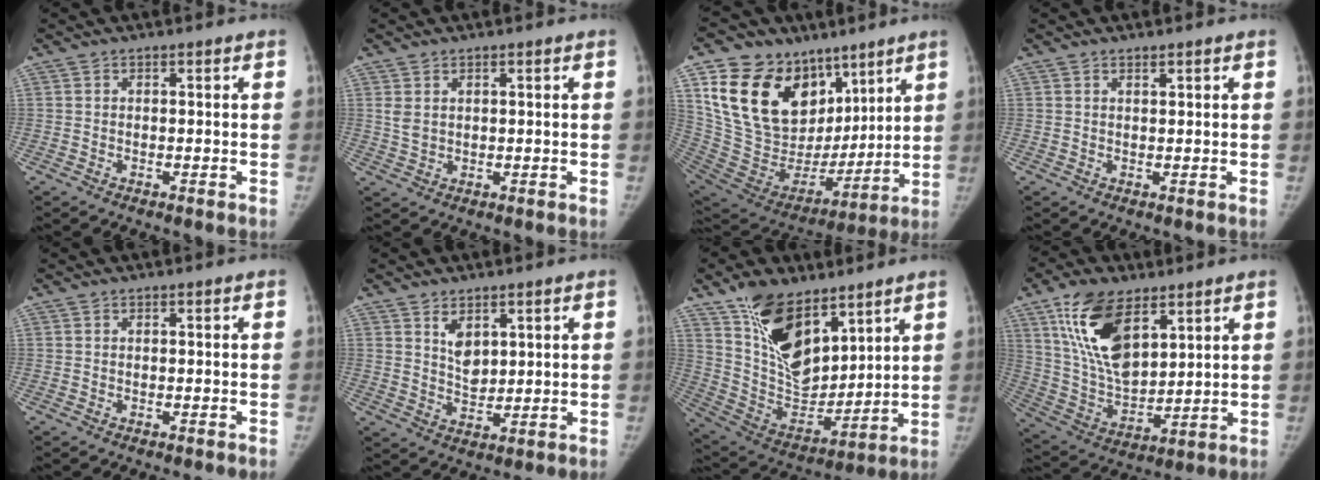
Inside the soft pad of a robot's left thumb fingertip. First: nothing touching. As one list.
[{"total": 2.6, "force": [1.2, 1.8, 1.5], "torque": [-0.026, -0.005, 0.033]}, {"total": 26.3, "force": [13.0, 17.9, 14.2], "torque": [-0.220, -0.016, 0.255]}, {"total": 1.0, "force": [0.8, 0.3, 0.5], "torque": [-0.004, -0.006, 0.015]}, {"total": 0.0}, {"total": 5.0, "force": [2.5, 3.0, 3.1], "torque": [-0.034, -0.024, 0.052]}, {"total": 19.3, "force": [11.8, 10.2, 11.4], "torque": [-0.154, -0.063, 0.231]}, {"total": 17.5, "force": [9.1, 8.9, 12.0], "torque": [-0.196, -0.039, 0.180]}]